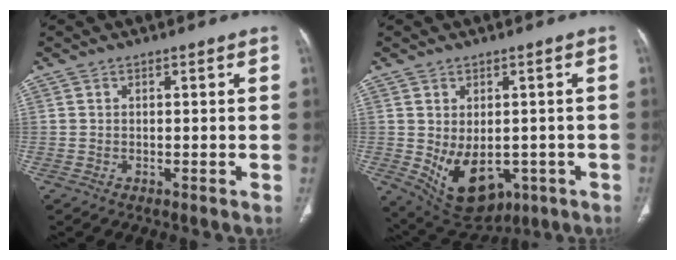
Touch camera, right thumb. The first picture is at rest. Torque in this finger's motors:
{"motor_torque": [-0.36, 0.66, -0.07, -0.11, 0.28]}